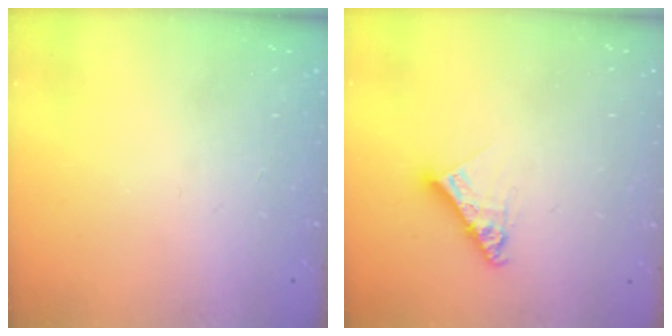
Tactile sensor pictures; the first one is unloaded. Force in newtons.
{"total": 8.1, "press": 8.1, "slide": 0.7}